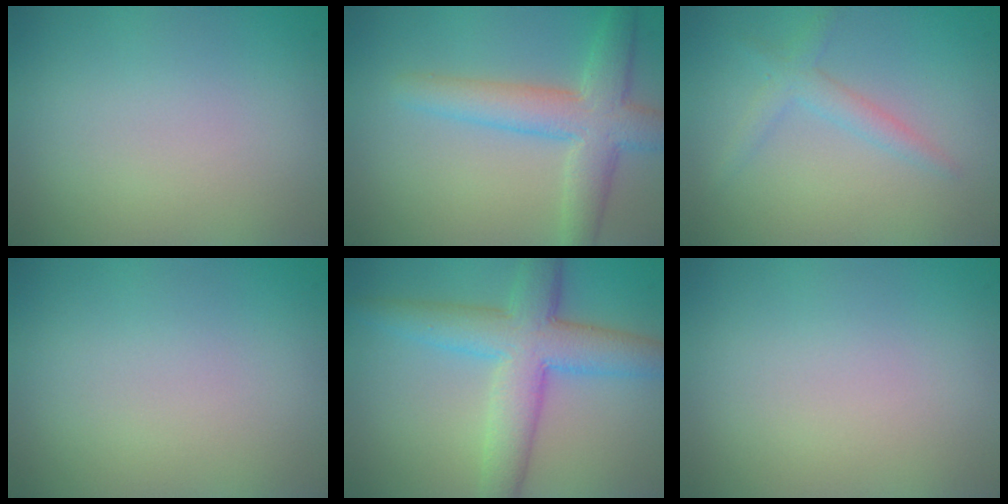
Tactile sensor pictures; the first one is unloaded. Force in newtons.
{"total": 5.4, "press": 5.3, "slide": 0.2}
{"total": 2.0, "press": 2.0, "slide": 0.2}
{"total": 0.0}
{"total": 7.0, "press": 7.0, "slide": 0.1}
{"total": 0.0}